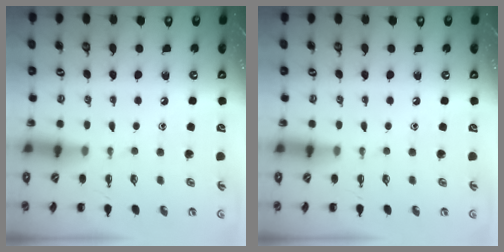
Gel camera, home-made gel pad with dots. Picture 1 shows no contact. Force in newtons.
{"total": 0.0}